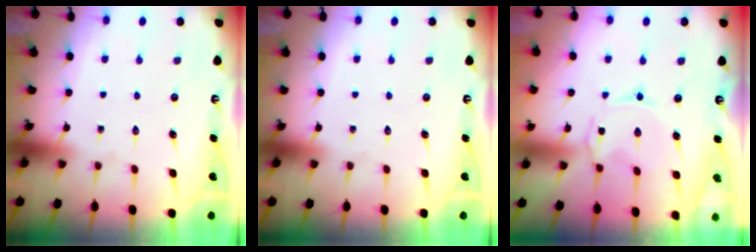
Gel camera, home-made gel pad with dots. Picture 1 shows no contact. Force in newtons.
{"total": 0.0}
{"total": 1.0, "press": 0.9, "slide": 0.4}